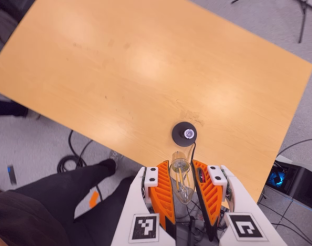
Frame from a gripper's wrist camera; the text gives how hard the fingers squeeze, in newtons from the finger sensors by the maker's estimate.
{"total": 10.4, "left": 9.5, "right": 11.3}